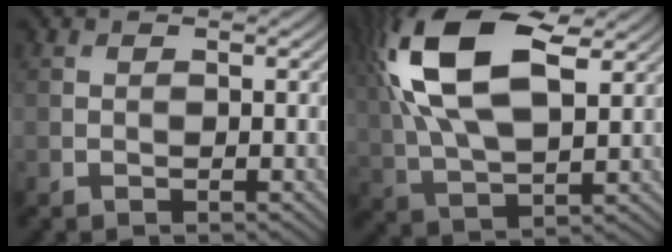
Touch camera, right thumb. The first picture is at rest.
{"total": 17.3, "force": [6.1, 8.5, 13.7], "torque": [-0.302, 0.027, 0.099]}